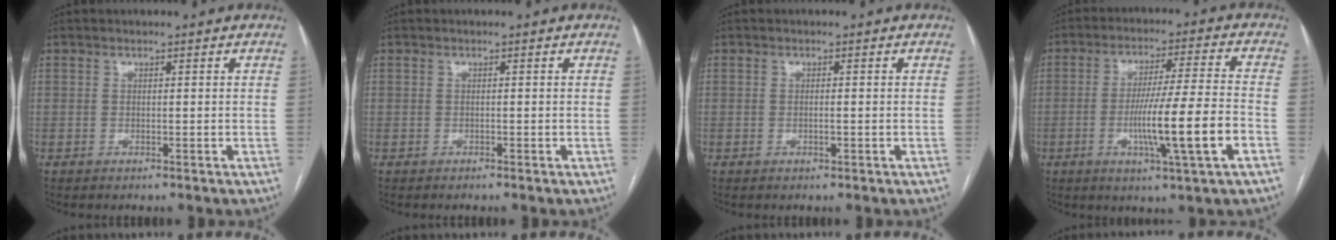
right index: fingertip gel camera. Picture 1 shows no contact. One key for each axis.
{"total": 0.0}
{"total": 0.9, "fx": -0.3, "fy": 0.2, "fz": 0.8, "tx": -0.019, "ty": -0.002, "tz": -0.004}
{"total": 12.8, "fx": -3.9, "fy": -0.6, "fz": 12.2, "tx": -0.214, "ty": -0.008, "tz": -0.068}